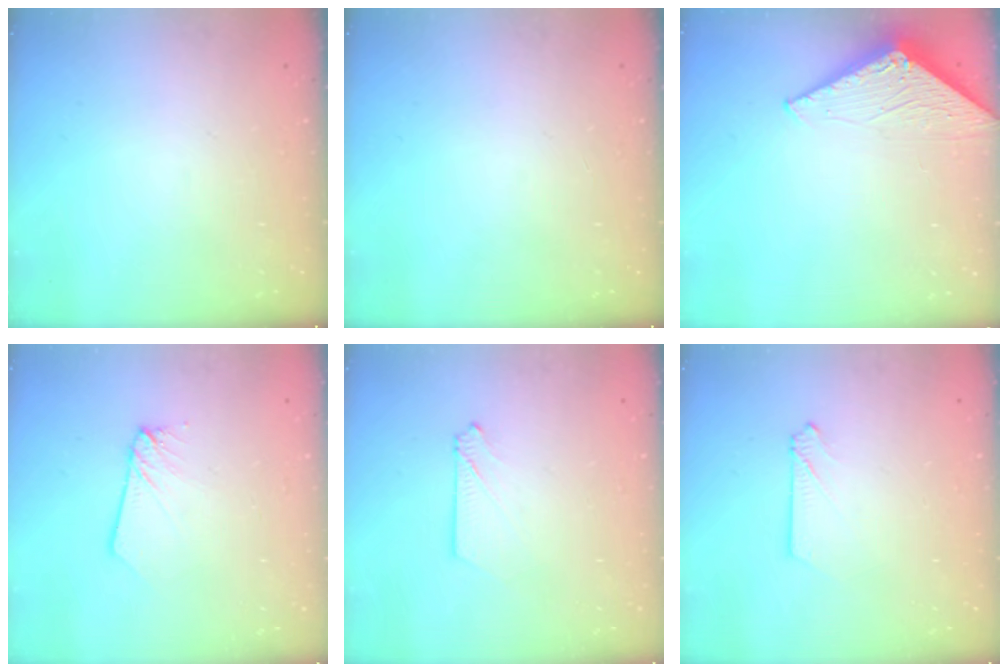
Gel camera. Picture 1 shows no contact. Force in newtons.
{"total": 0.0}
{"total": 3.0, "press": 3.0, "slide": 0.2}
{"total": 2.6, "press": 2.6, "slide": 0.2}
{"total": 2.9, "press": 2.9, "slide": 0.4}
{"total": 2.7, "press": 2.7, "slide": 0.3}